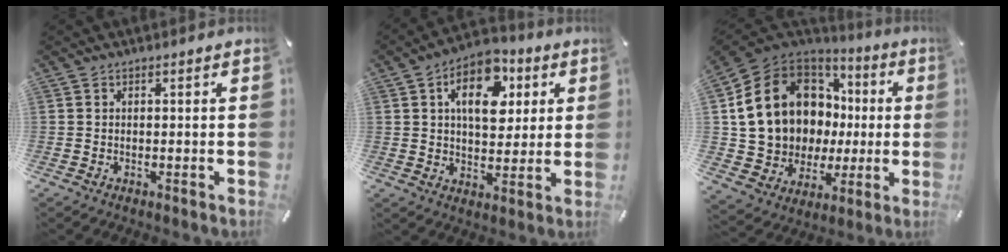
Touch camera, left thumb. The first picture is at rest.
{"total": 13.2, "force": [4.9, 8.5, 8.8], "torque": [-0.121, -0.010, 0.082]}
{"total": 16.9, "force": [4.0, 14.5, 7.8], "torque": [-0.160, -0.039, 0.101]}